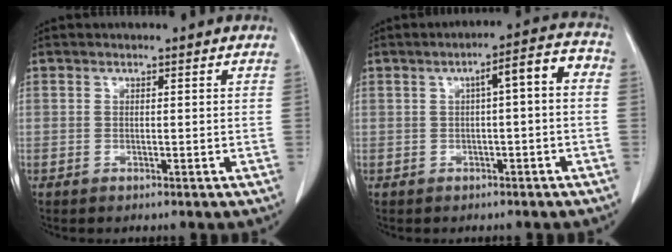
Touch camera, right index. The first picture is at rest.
{"total": 5.7, "force": [0.2, 1.0, 5.6], "torque": [-0.076, 0.026, -0.001]}